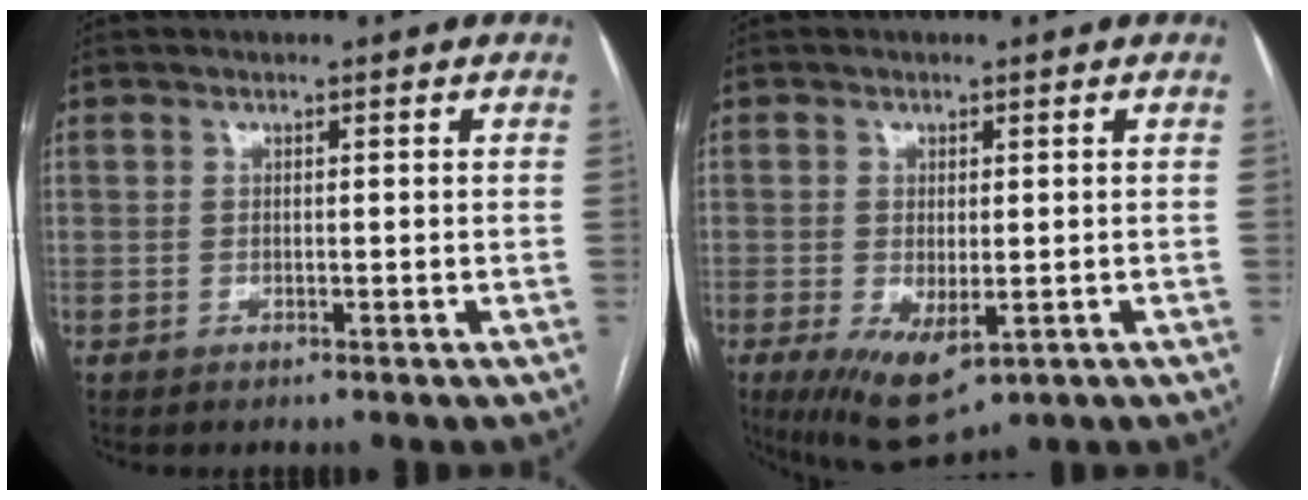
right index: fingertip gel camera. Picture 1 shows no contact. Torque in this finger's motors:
{"motor_torque": [0.90, -0.18, 0.38, 0.09]}